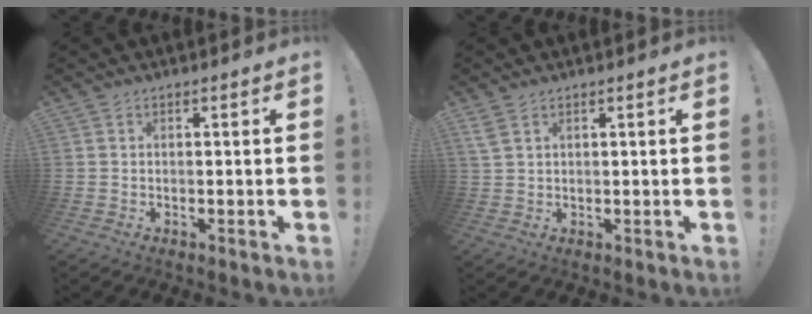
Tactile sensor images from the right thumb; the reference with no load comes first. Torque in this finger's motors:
{"motor_torque": [-0.21, 0.31, 0.03, 0.03, 0.00]}